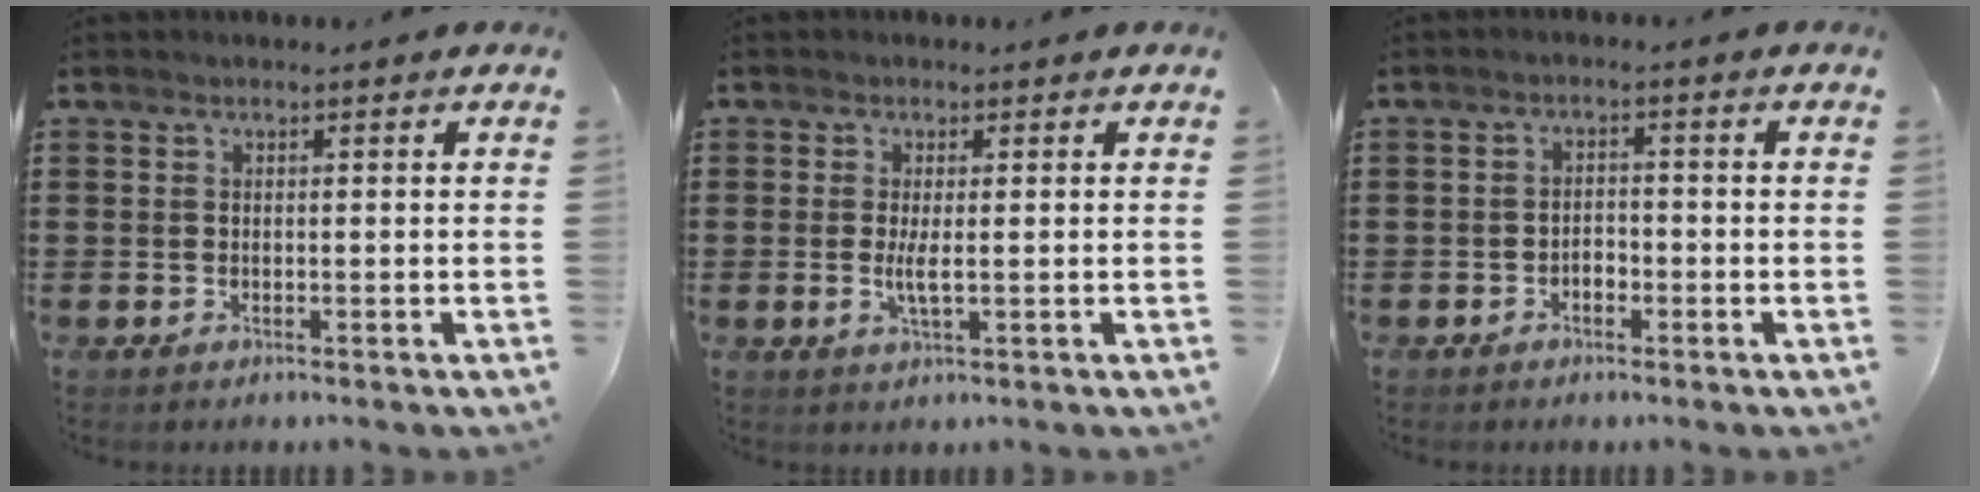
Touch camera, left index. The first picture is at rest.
{"total": 2.7, "force": [0.0, 0.4, 2.6], "torque": [-0.048, -0.004, 0.000]}
{"total": 1.8, "force": [-1.1, 1.0, 1.1], "torque": [-0.025, 0.001, -0.023]}